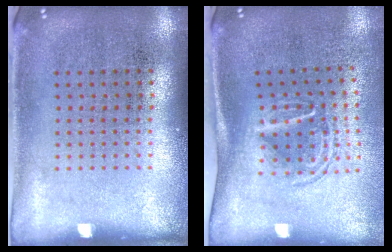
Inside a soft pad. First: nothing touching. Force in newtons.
{"total": 1.7, "press": 1.1, "slide": 1.2}